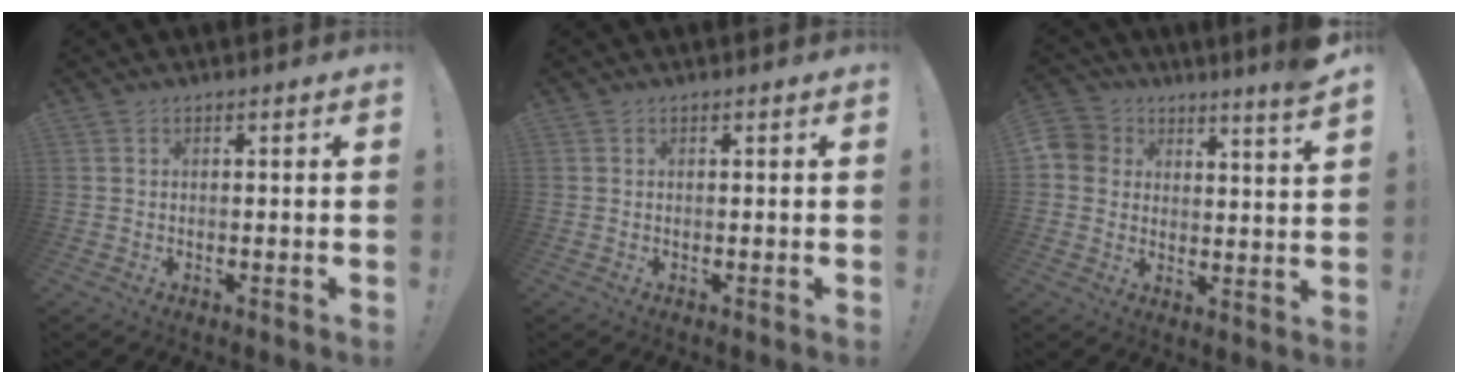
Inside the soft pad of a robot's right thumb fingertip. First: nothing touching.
{"total": 0.0}
{"total": 6.6, "force": [5.0, 3.2, 3.0], "torque": [-0.062, -0.031, 0.094]}